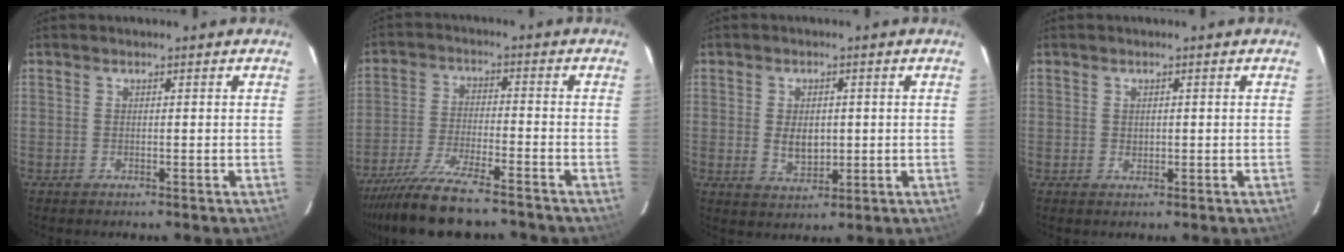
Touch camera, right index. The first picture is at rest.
{"total": 13.9, "force": [-11.9, 2.2, 6.9], "torque": [-0.155, -0.032, -0.205]}
{"total": 5.1, "force": [0.1, 3.2, 3.9], "torque": [-0.069, -0.003, 0.009]}
{"total": 1.0, "force": [0.3, 0.8, 0.6], "torque": [-0.008, 0.003, 0.005]}